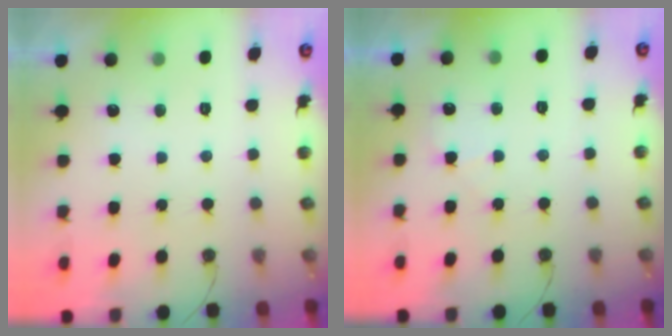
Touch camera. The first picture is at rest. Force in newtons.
{"total": 3.8, "press": 3.7, "slide": 0.7}